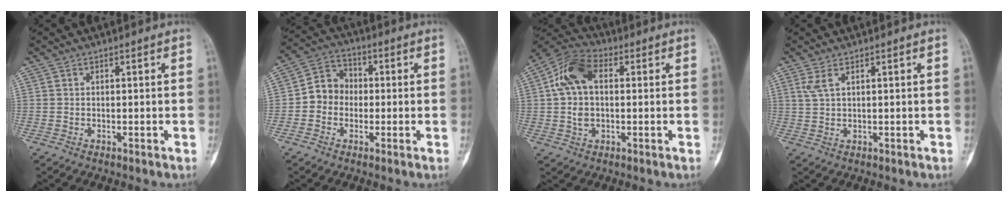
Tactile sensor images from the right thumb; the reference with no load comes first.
{"total": 7.1, "force": [-1.0, 6.4, 3.0], "torque": [-0.023, 0.027, -0.034]}
{"total": 10.9, "force": [1.2, 6.9, 8.3], "torque": [-0.161, 0.024, 0.015]}
{"total": 2.3, "force": [1.1, 0.6, 1.9], "torque": [-0.052, 0.002, 0.031]}